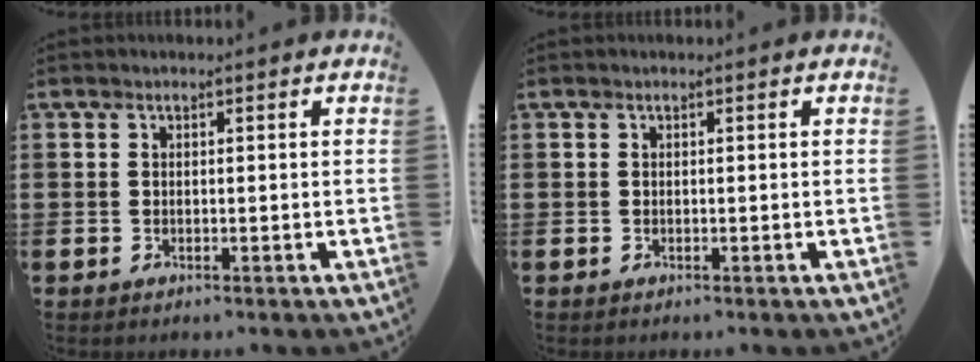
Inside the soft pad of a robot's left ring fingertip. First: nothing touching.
{"total": 0.0}